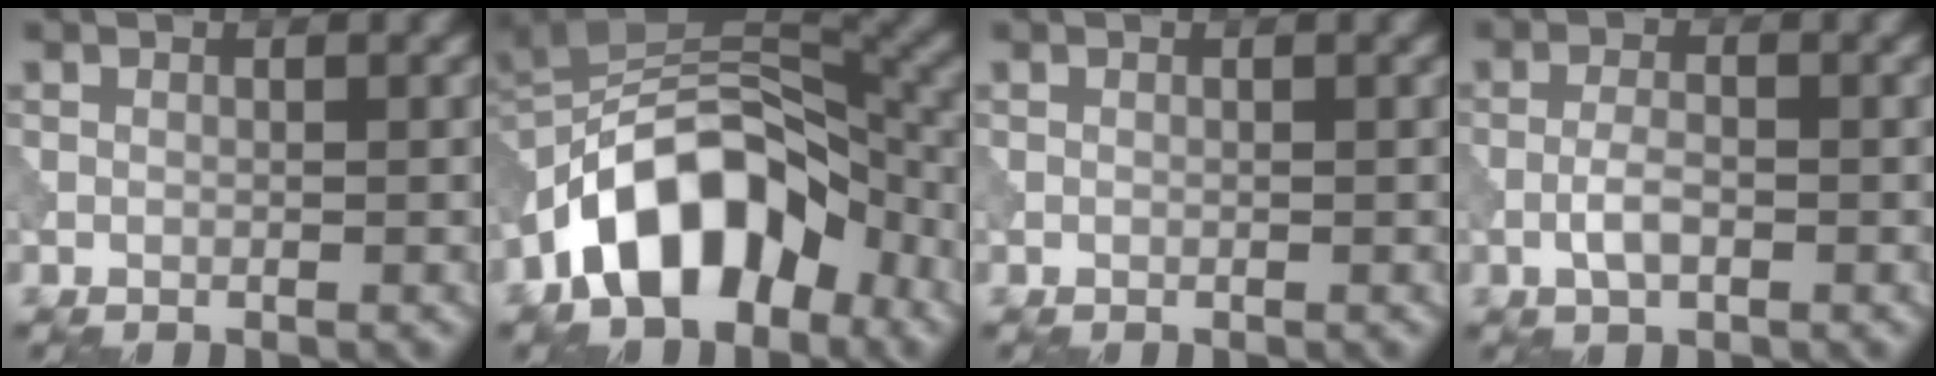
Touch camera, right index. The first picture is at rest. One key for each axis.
{"total": 12.3, "fx": -5.9, "fy": 7.1, "fz": 8.1, "tx": -0.126, "ty": 0.015, "tz": -0.117}
{"total": 0.0}
{"total": 2.2, "fx": -0.8, "fy": 0.8, "fz": 1.9, "tx": -0.038, "ty": 0.003, "tz": -0.020}